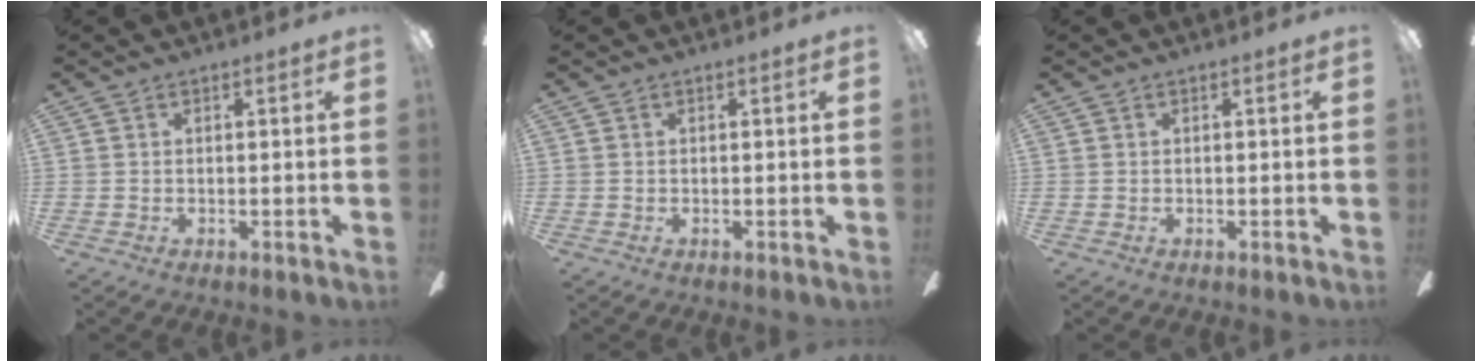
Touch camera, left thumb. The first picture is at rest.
{"total": 0.0}
{"total": 0.0}